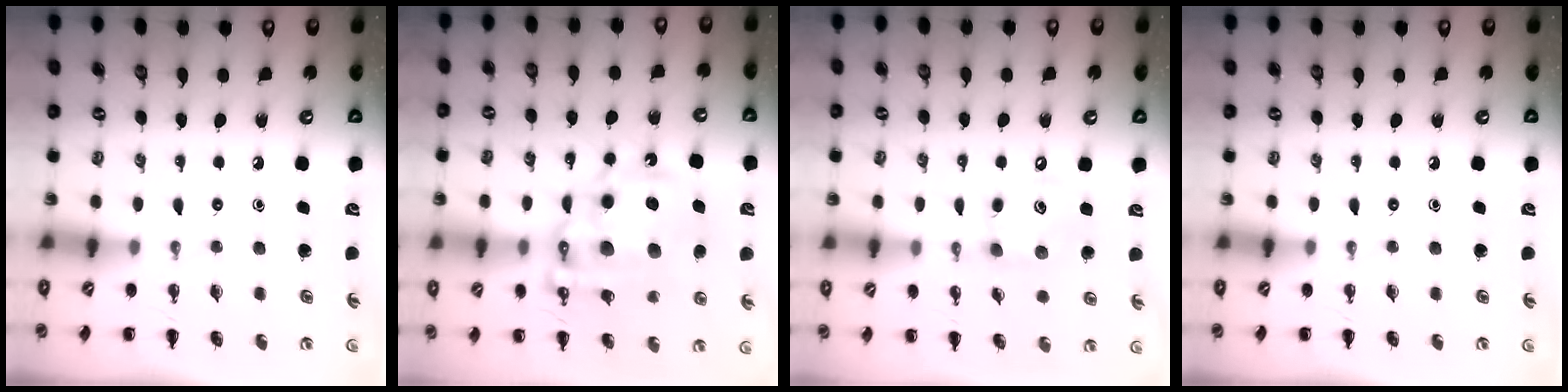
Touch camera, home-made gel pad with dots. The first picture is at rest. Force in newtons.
{"total": 20.4, "press": 19.9, "slide": 4.7}
{"total": 9.5, "press": 9.4, "slide": 1.4}
{"total": 0.0}